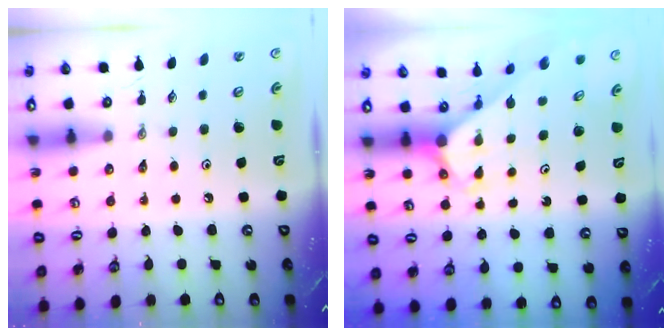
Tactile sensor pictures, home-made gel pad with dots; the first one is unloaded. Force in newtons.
{"total": 3.2, "press": 3.2, "slide": 0.2}